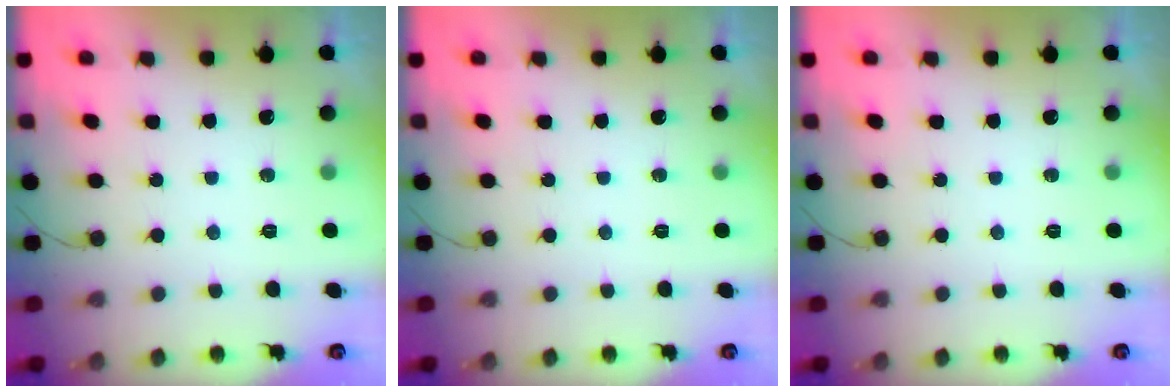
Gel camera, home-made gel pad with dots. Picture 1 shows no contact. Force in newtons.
{"total": 0.0}
{"total": 0.0}